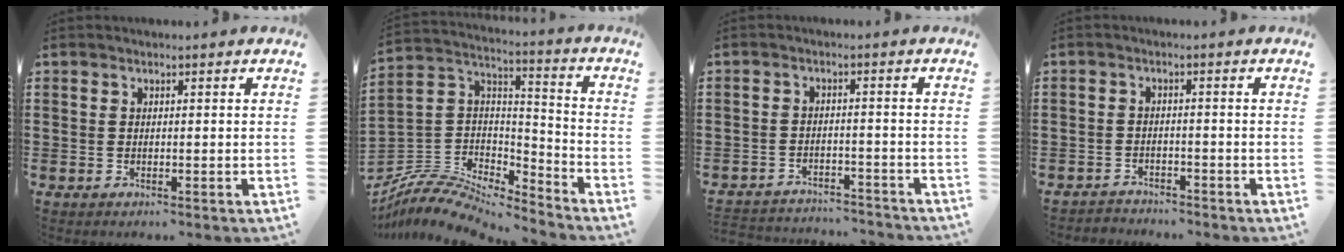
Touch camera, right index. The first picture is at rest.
{"total": 8.5, "force": [-7.9, 2.4, 2.2], "torque": [-0.059, 0.009, -0.162]}
{"total": 3.1, "force": [-3.1, 0.3, 0.0], "torque": [-0.007, 0.000, -0.066]}
{"total": 2.2, "force": [-2.1, 0.3, -0.2], "torque": [-0.004, 0.001, -0.048]}